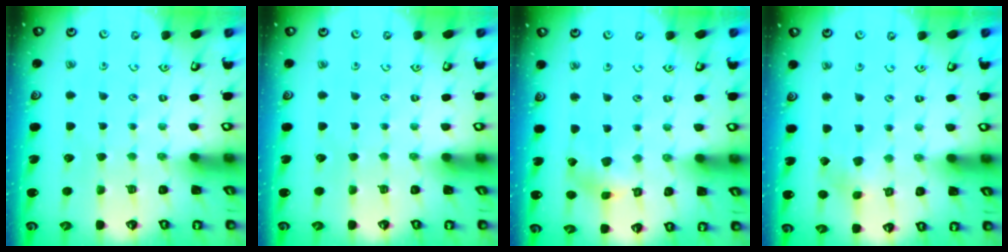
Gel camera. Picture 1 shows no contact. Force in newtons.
{"total": 0.0}
{"total": 2.8, "press": 2.7, "slide": 0.4}
{"total": 2.6, "press": 2.6, "slide": 0.5}